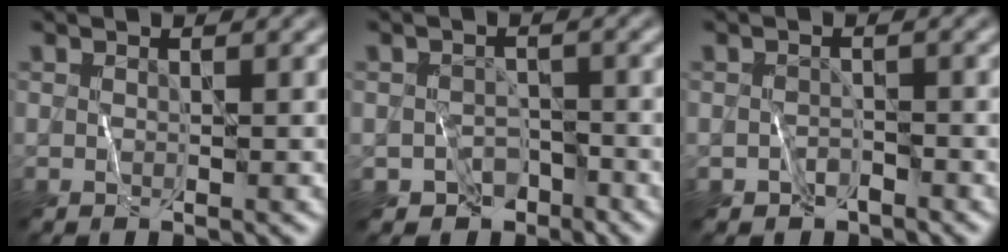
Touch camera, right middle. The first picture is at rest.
{"total": 4.3, "force": [-3.0, 2.7, 1.2], "torque": [-0.004, -0.002, -0.051]}
{"total": 1.8, "force": [-1.4, 1.0, 0.4], "torque": [-0.003, -0.003, -0.028]}